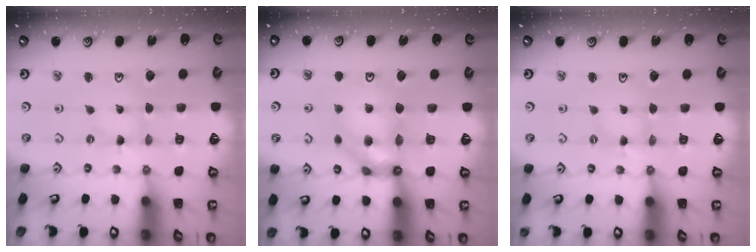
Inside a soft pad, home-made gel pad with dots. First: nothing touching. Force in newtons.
{"total": 10.0, "press": 10.0, "slide": 0.9}
{"total": 1.3, "press": 1.3, "slide": 0.3}